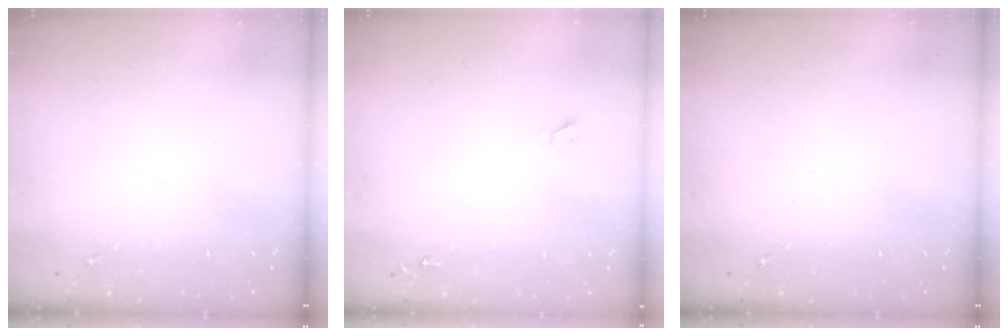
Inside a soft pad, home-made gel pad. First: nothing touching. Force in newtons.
{"total": 1.8, "press": 1.8, "slide": 0.1}
{"total": 0.0}